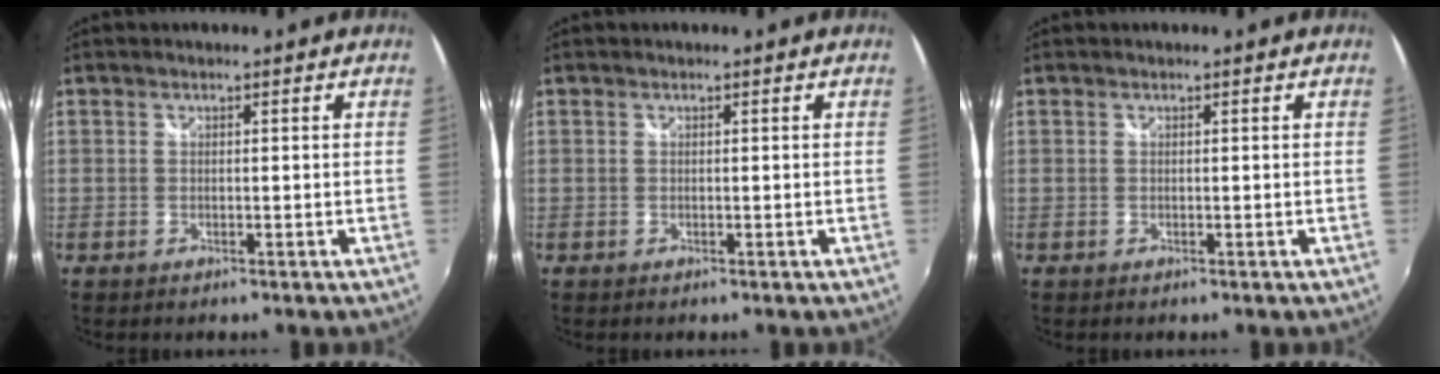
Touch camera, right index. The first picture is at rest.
{"total": 0.0}
{"total": 0.0}